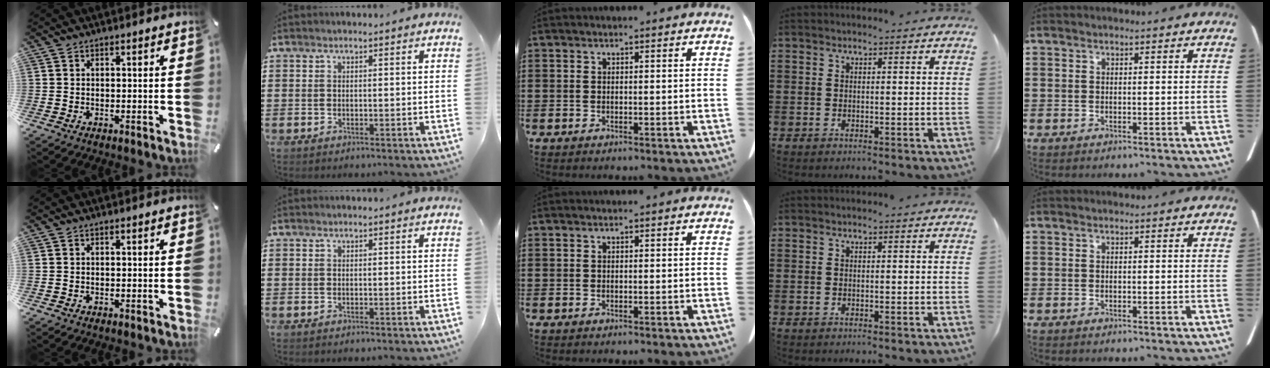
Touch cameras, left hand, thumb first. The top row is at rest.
{}